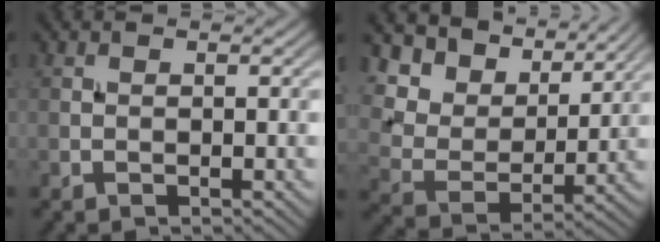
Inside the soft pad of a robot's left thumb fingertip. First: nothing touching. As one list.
[{"total": 11.0, "force": [7.7, 5.9, 5.2], "torque": [-0.148, 0.004, 0.127]}]